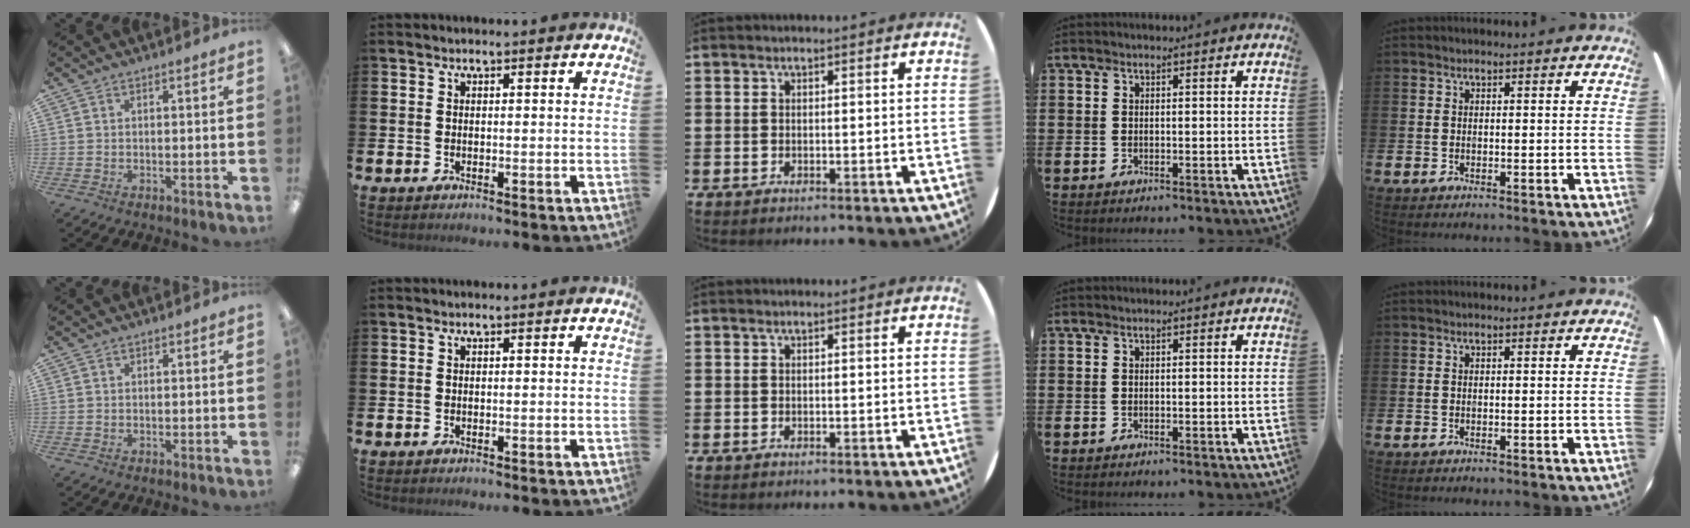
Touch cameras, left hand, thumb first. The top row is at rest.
{}